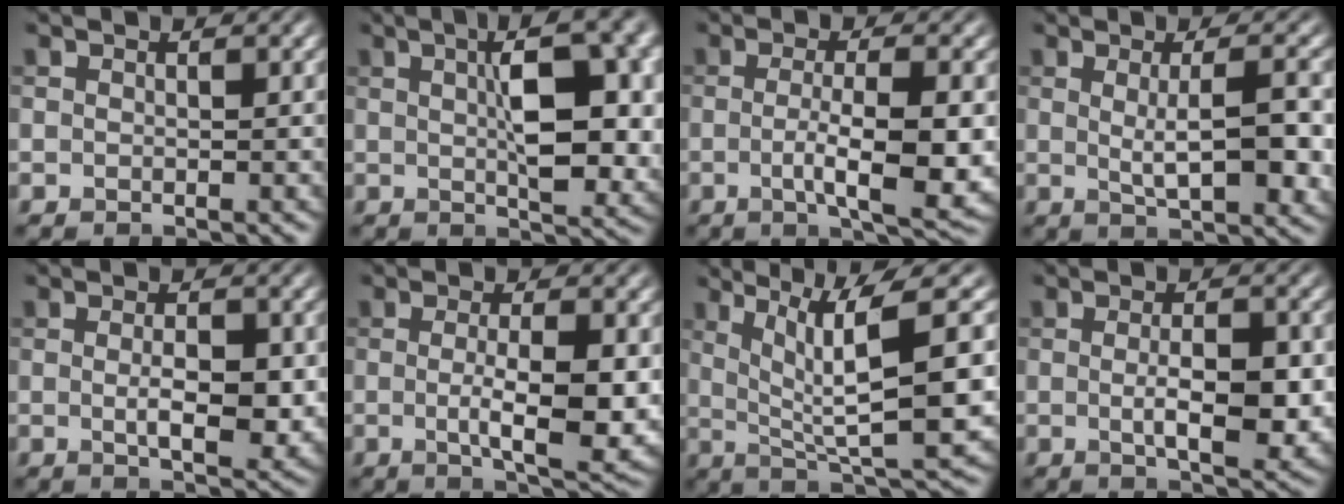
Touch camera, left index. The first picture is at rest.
{"total": 10.1, "force": [1.9, 3.7, 9.2], "torque": [-0.130, 0.002, 0.032]}
{"total": 7.0, "force": [-1.0, 1.7, 6.7], "torque": [-0.108, -0.010, -0.010]}
{"total": 5.7, "force": [0.2, 1.5, 5.5], "torque": [-0.081, -0.002, 0.007]}
{"total": 4.2, "force": [-0.2, 1.7, 3.8], "torque": [-0.064, -0.008, -0.002]}
{"total": 6.3, "force": [-0.5, 1.7, 6.1], "torque": [-0.100, -0.011, -0.004]}
{"total": 9.8, "force": [2.0, 1.9, 9.4], "torque": [-0.141, 0.006, 0.039]}
{"total": 5.4, "force": [-0.4, 1.9, 5.0], "torque": [-0.083, -0.010, -0.004]}